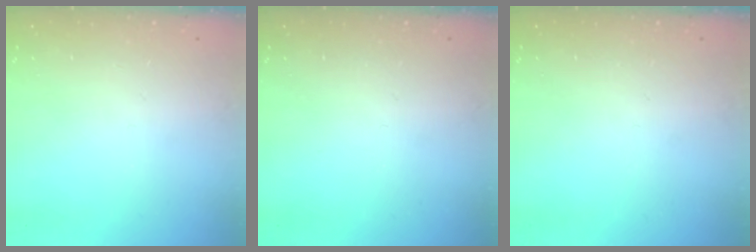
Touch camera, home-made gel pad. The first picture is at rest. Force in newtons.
{"total": 0.0}
{"total": 0.0}